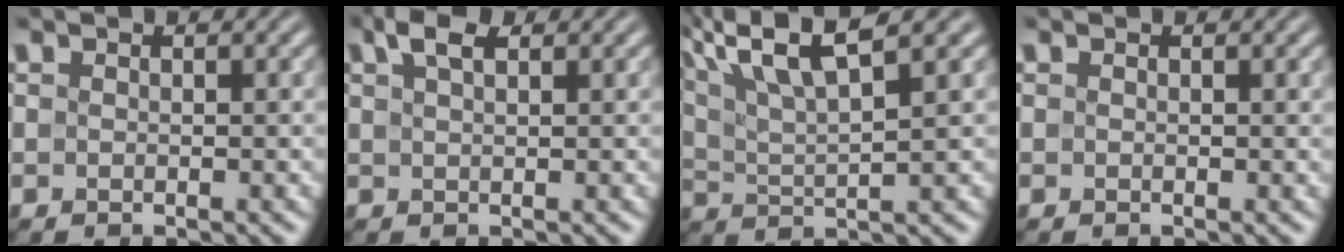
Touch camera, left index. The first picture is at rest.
{"total": 2.4, "force": [1.5, 0.8, 1.7], "torque": [-0.032, 0.008, 0.027]}
{"total": 8.2, "force": [5.0, 2.0, 6.2], "torque": [-0.109, 0.022, 0.085]}
{"total": 0.0}